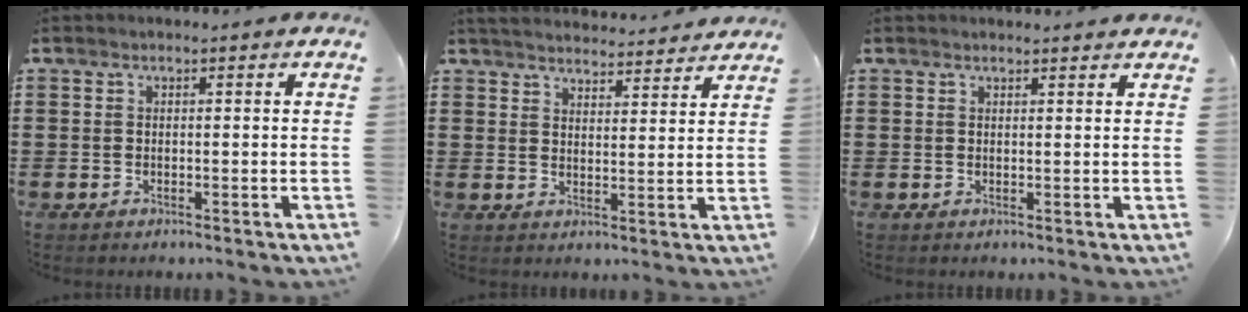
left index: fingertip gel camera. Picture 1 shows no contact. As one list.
[{"total": 3.8, "force": [3.8, 0.1, 0.4], "torque": [-0.021, -0.022, 0.067]}, {"total": 1.1, "force": [1.0, -0.1, 0.2], "torque": [-0.007, -0.002, 0.020]}]